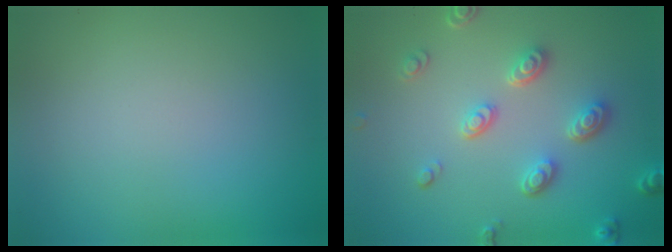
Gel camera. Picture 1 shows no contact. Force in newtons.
{"total": 3.8, "press": 3.2, "slide": 2.0}